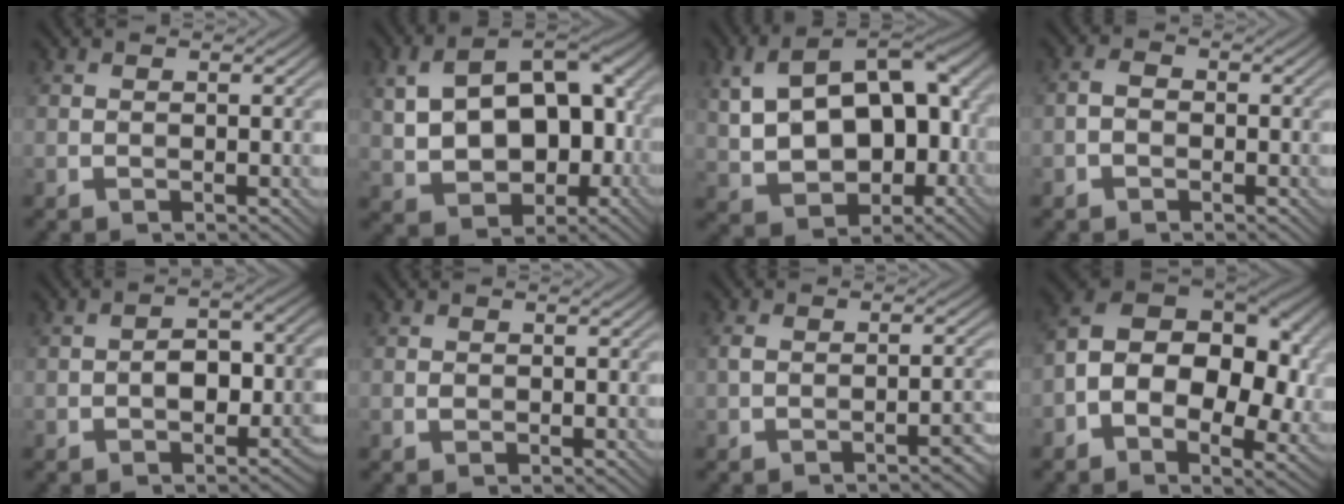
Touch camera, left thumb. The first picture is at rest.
{"total": 14.5, "force": [0.5, 9.3, 11.0], "torque": [-0.196, -0.004, 0.017]}
{"total": 15.7, "force": [1.1, 9.8, 12.2], "torque": [-0.220, -0.002, 0.031]}
{"total": 1.8, "force": [-0.8, 1.2, 1.1], "torque": [-0.020, 0.005, -0.022]}
{"total": 4.1, "force": [-1.4, 2.4, 3.0], "torque": [-0.042, 0.007, -0.025]}
{"total": 0.5, "force": [0.0, 0.5, 0.2], "torque": [-0.001, -0.003, -0.001]}
{"total": 3.5, "force": [-1.9, 1.3, 2.6], "torque": [-0.044, 0.003, -0.035]}
{"total": 14.6, "force": [-0.9, 9.5, 11.1], "torque": [-0.187, -0.001, -0.019]}